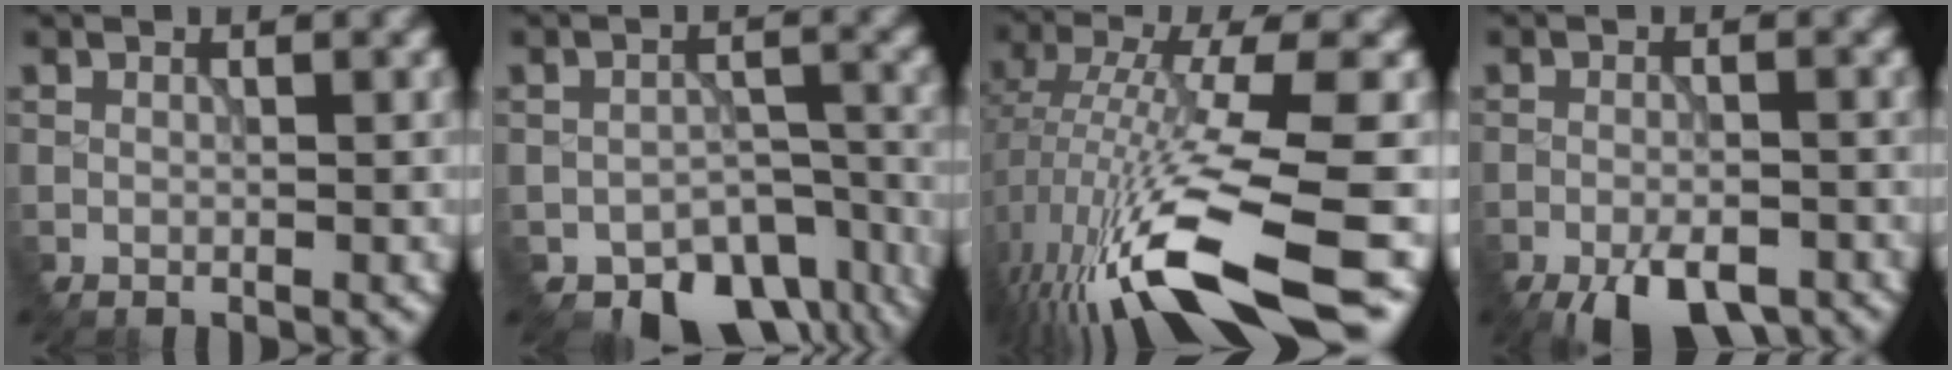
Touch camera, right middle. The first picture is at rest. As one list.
[{"total": 8.0, "force": [-5.7, 4.6, 3.3], "torque": [-0.037, -0.034, -0.069]}, {"total": 12.5, "force": [-5.9, 2.1, 10.7], "torque": [-0.207, -0.011, -0.096]}, {"total": 6.5, "force": [-4.7, 2.2, 3.9], "torque": [-0.060, -0.019, -0.074]}]